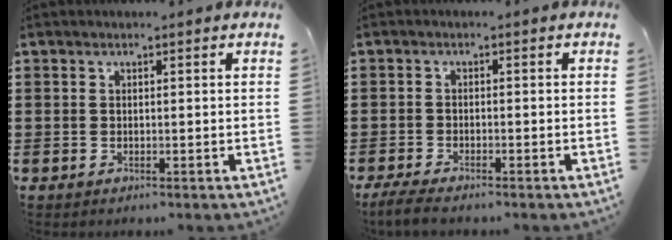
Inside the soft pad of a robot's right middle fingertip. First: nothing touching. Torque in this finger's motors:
{"motor_torque": [0.85, 0.15, 0.11, 0.06]}